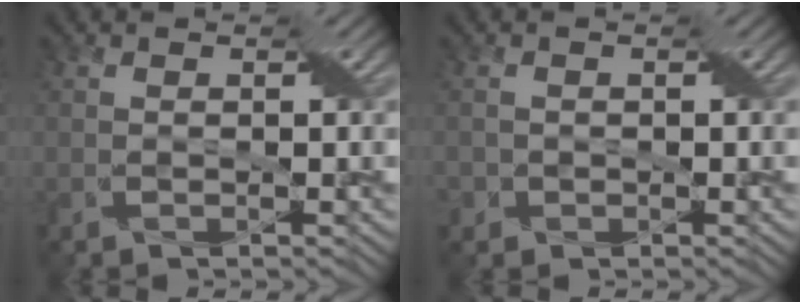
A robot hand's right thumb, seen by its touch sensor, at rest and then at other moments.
{"total": 1.2, "force": [-0.5, 1.1, -0.1], "torque": [0.002, -0.006, -0.009]}